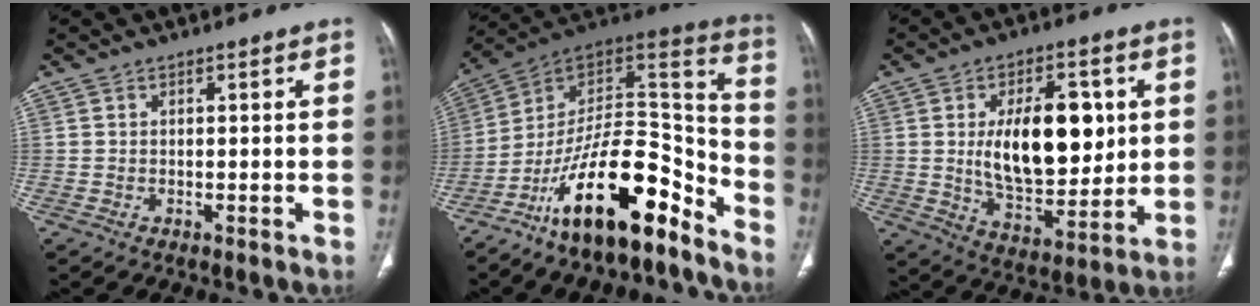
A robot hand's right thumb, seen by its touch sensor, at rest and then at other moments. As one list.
[{"total": 22.2, "force": [-14.5, 7.6, 14.9], "torque": [-0.225, 0.107, -0.248]}, {"total": 18.2, "force": [2.8, 9.6, 15.3], "torque": [-0.200, -0.020, 0.053]}]